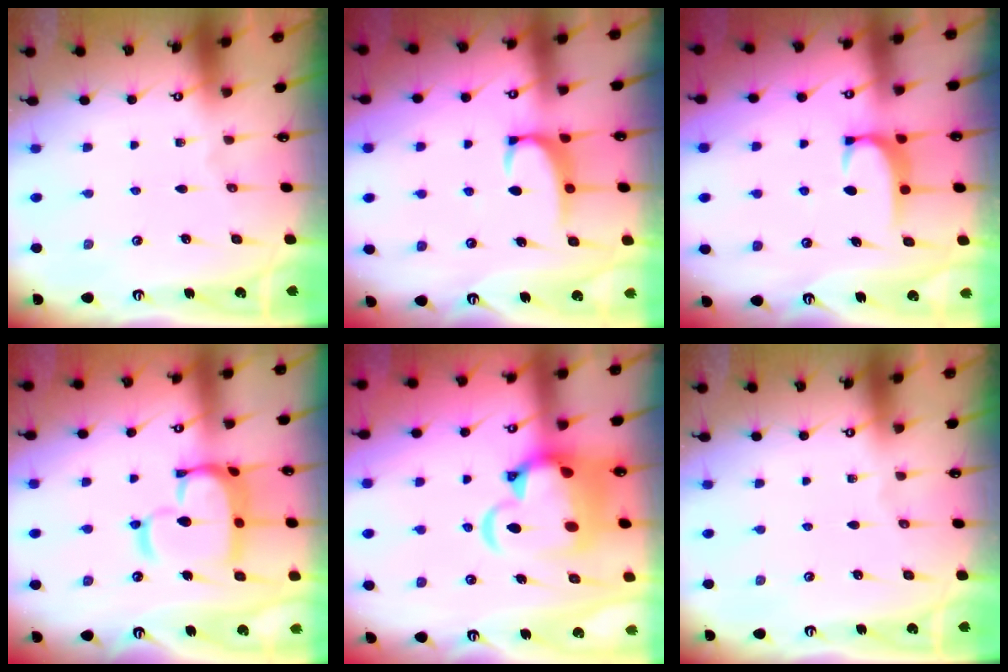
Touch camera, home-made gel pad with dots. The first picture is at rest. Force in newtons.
{"total": 2.3, "press": 2.2, "slide": 0.7}
{"total": 1.9, "press": 1.8, "slide": 0.5}
{"total": 12.9, "press": 12.8, "slide": 1.2}
{"total": 9.9, "press": 9.7, "slide": 1.9}
{"total": 0.0}